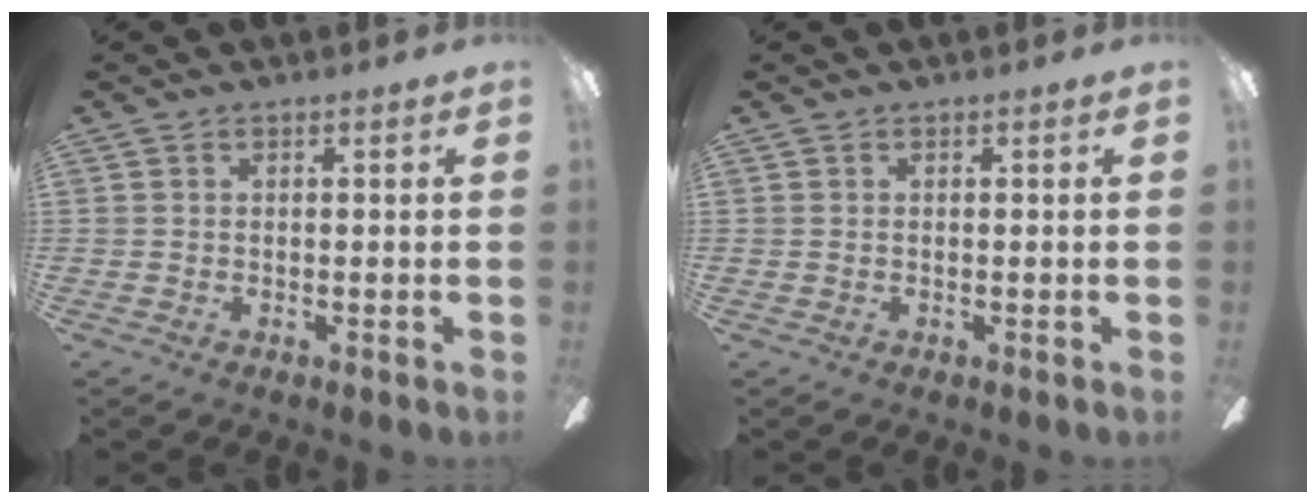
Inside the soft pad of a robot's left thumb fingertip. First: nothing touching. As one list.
[{"total": 0.0}]